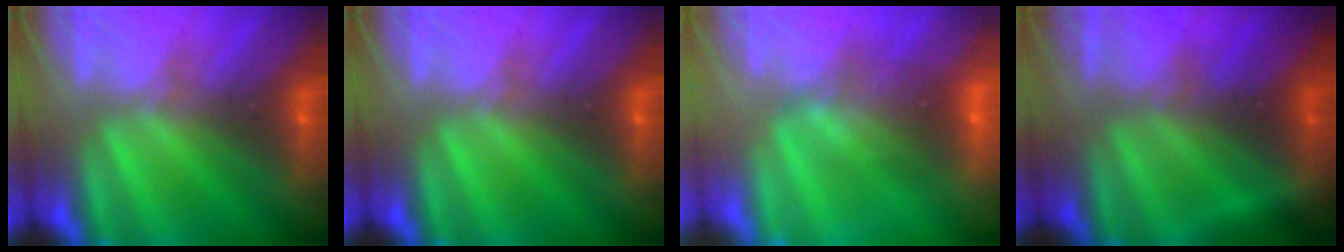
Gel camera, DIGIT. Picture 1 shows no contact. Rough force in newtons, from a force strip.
{"total": 0.0}
{"total": 5.8}
{"total": 6.9}